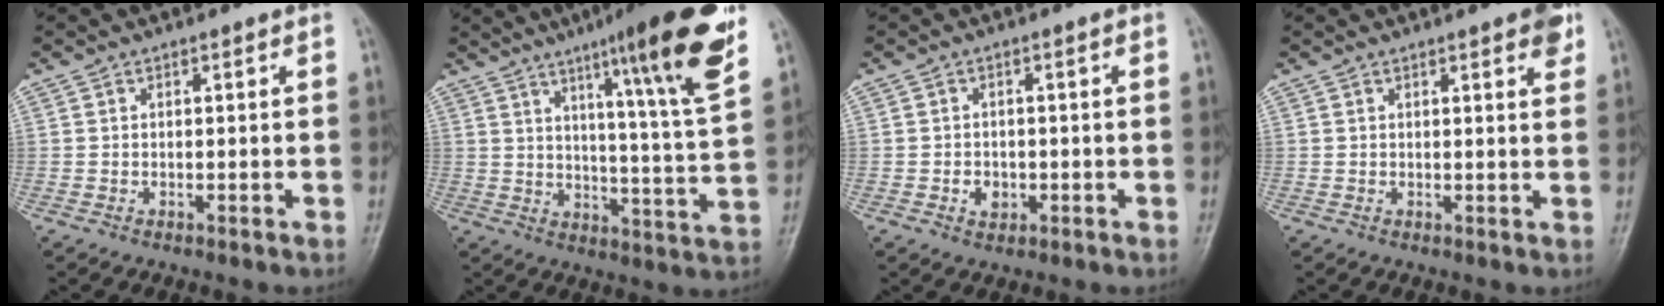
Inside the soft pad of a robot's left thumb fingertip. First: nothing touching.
{"total": 18.7, "force": [10.7, 0.9, 15.3], "torque": [-0.200, -0.054, 0.150]}
{"total": 2.7, "force": [-0.8, 2.2, 1.4], "torque": [-0.014, 0.005, -0.010]}
{"total": 3.9, "force": [2.2, 1.0, 3.1], "torque": [-0.030, -0.006, 0.022]}